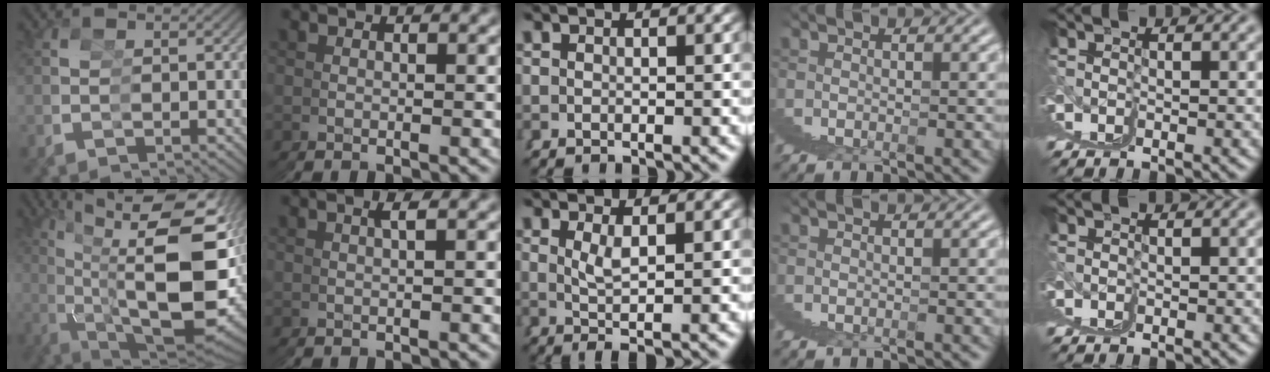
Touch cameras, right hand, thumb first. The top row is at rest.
{"thumb": {"total": 19.5, "force": [0.9, 10.5, 16.5], "torque": [-0.286, -0.053, 0.047]}, "index": {"total": 1.2, "force": [0.7, -0.5, 0.8], "torque": [-0.014, 0.008, 0.014]}, "middle": {"total": 2.3, "force": [0.6, -0.6, 2.2], "torque": [-0.036, -0.012, 0.022]}}